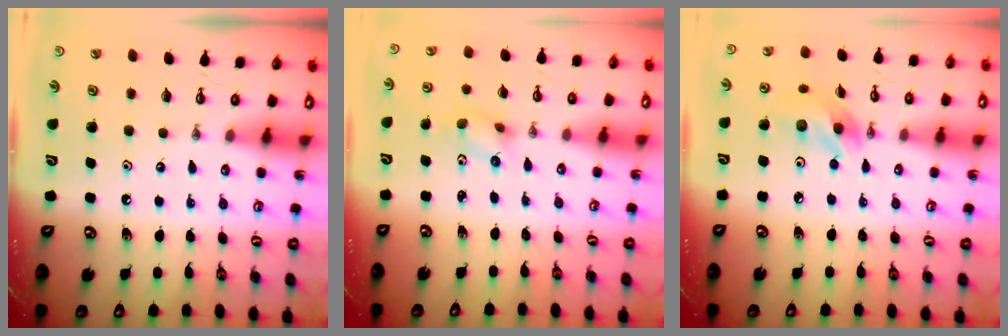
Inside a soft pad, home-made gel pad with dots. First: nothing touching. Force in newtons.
{"total": 2.8, "press": 2.6, "slide": 1.1}
{"total": 9.8, "press": 9.8, "slide": 0.8}